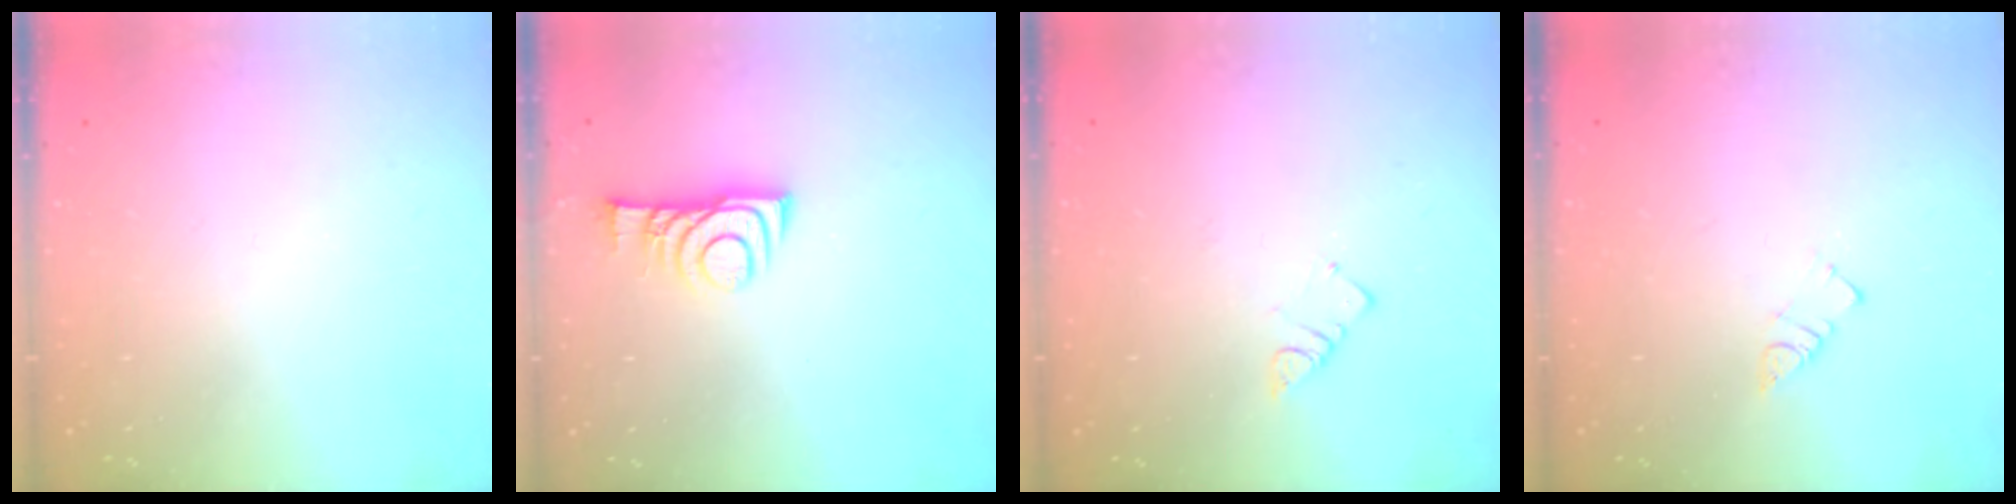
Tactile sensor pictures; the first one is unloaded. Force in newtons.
{"total": 7.7, "press": 7.6, "slide": 0.9}
{"total": 3.5, "press": 3.5, "slide": 0.4}
{"total": 2.7, "press": 2.7, "slide": 0.4}